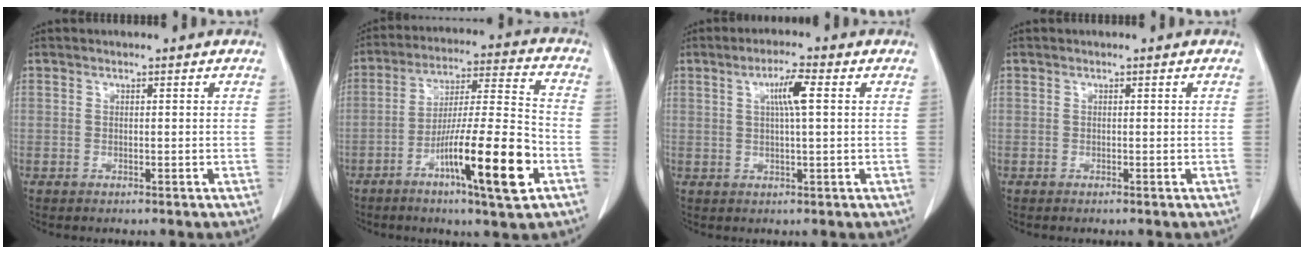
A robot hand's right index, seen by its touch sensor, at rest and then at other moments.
{"total": 15.7, "force": [-6.7, 0.8, 14.1], "torque": [-0.242, -0.009, -0.113]}
{"total": 4.6, "force": [1.3, 0.3, 4.4], "torque": [-0.080, 0.004, 0.021]}
{"total": 0.0}